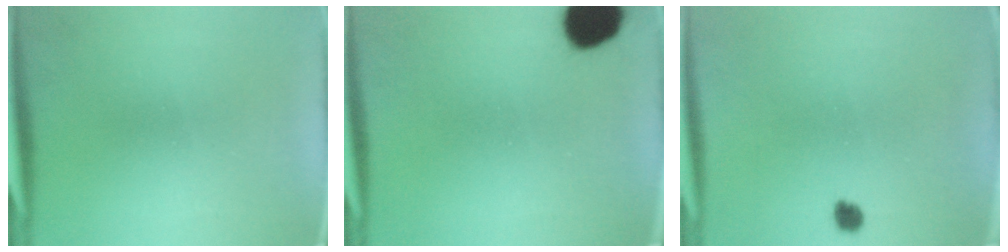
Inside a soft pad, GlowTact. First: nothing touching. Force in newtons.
{"total": 10.2}
{"total": 1.8}